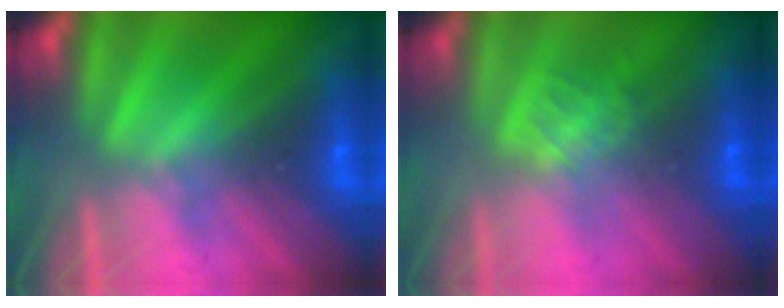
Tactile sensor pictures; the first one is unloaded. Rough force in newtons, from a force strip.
{"total": 1.3}